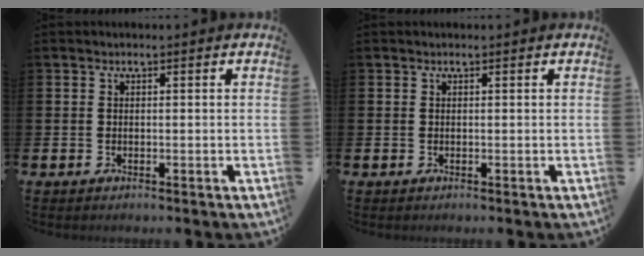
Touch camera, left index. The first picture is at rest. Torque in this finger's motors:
{"motor_torque": [0.28, -0.23, -0.04, -0.01]}